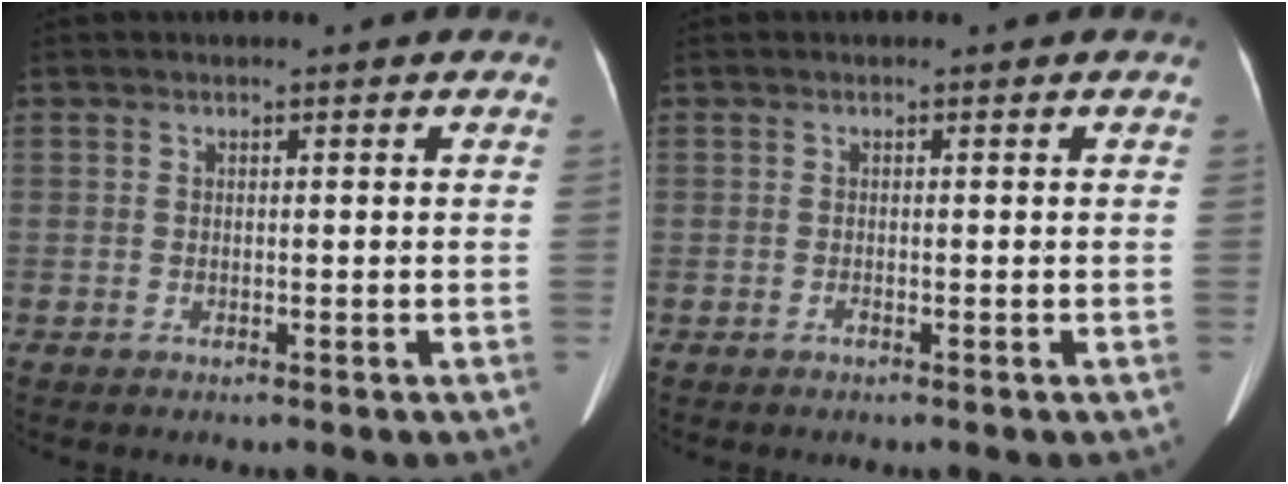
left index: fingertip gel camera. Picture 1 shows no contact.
{"total": 0.0}